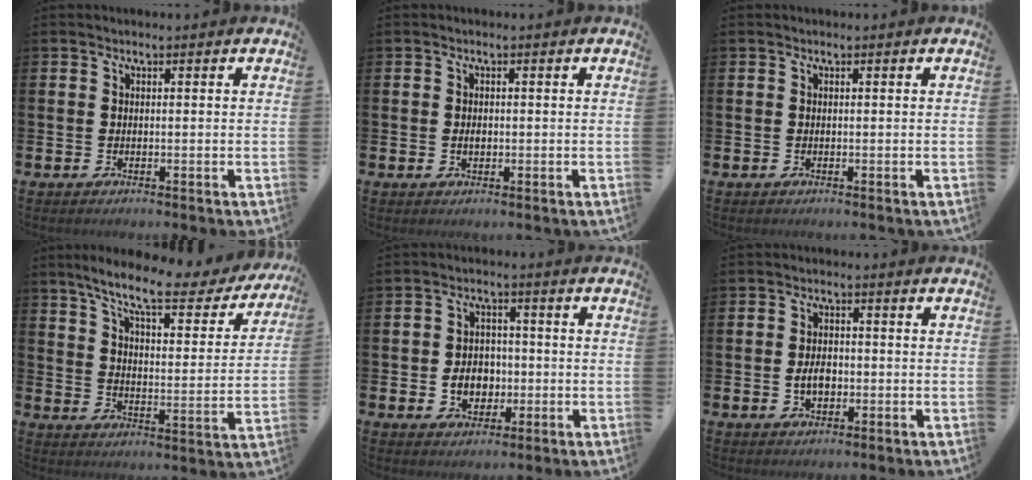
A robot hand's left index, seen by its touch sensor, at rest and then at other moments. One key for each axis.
{"total": 1.1, "fx": -0.1, "fy": 0.7, "fz": 0.8, "tx": -0.014, "ty": 0.004, "tz": -0.004}
{"total": 0.0}
{"total": 9.1, "fx": 7.5, "fy": 1.7, "fz": 4.8, "tx": -0.121, "ty": -0.041, "tz": 0.122}
{"total": 4.6, "fx": -0.9, "fy": 3.8, "fz": 2.5, "tx": -0.037, "ty": 0.002, "tz": -0.024}
{"total": 3.0, "fx": -0.5, "fy": 2.0, "fz": 2.2, "tx": -0.023, "ty": -0.003, "tz": -0.015}